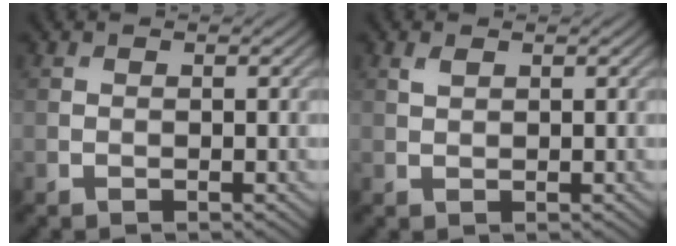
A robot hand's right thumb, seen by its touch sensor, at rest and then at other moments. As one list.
[{"total": 1.1, "force": [0.7, 0.5, 0.7], "torque": [-0.021, 0.000, 0.015]}]